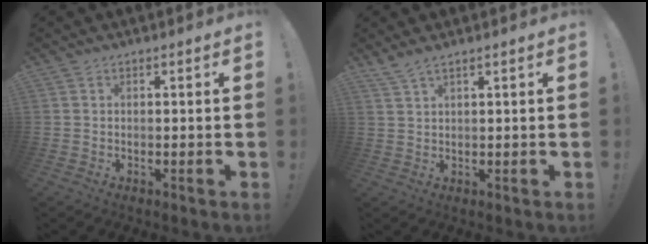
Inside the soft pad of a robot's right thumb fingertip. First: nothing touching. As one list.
[{"total": 2.9, "force": [2.3, 0.1, 1.7], "torque": [-0.042, -0.010, 0.043]}]